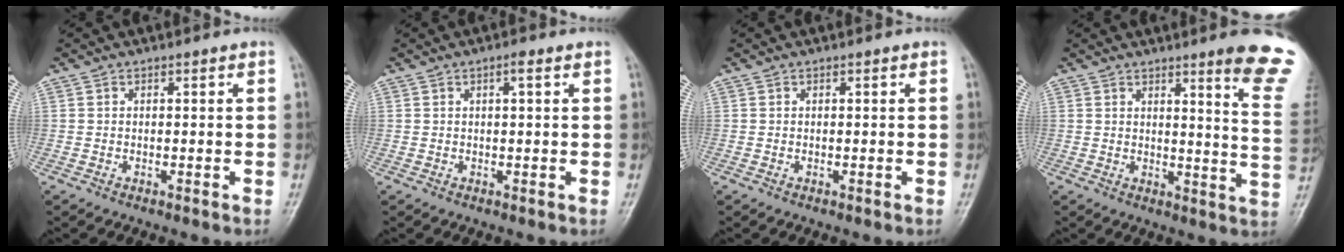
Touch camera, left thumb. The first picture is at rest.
{"total": 1.7, "force": [0.8, 0.4, 1.5], "torque": [-0.024, 0.002, 0.010]}
{"total": 0.0}
{"total": 12.8, "force": [8.9, 0.7, 9.2], "torque": [-0.090, -0.064, 0.095]}